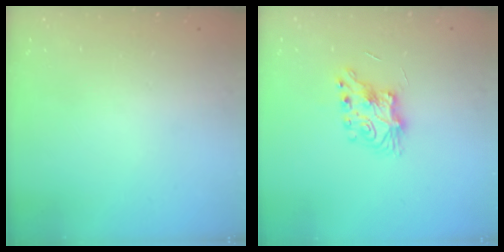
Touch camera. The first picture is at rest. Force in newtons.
{"total": 7.9, "press": 7.9, "slide": 0.3}